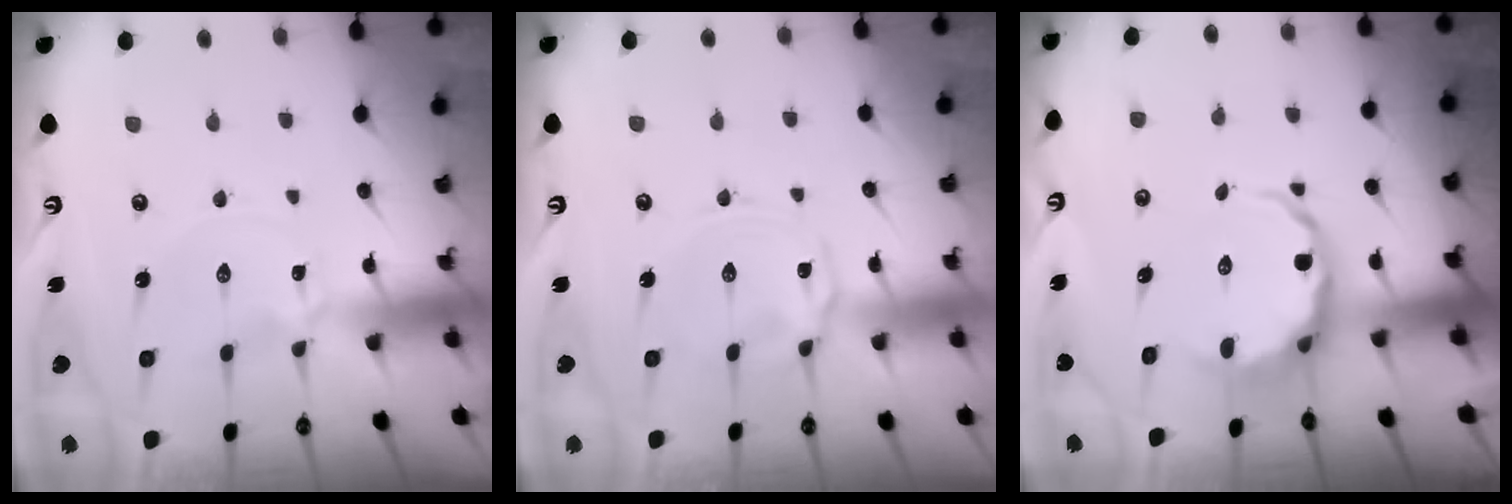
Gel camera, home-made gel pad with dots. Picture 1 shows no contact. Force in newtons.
{"total": 2.5, "press": 2.5, "slide": 0.6}
{"total": 7.8, "press": 7.4, "slide": 2.5}